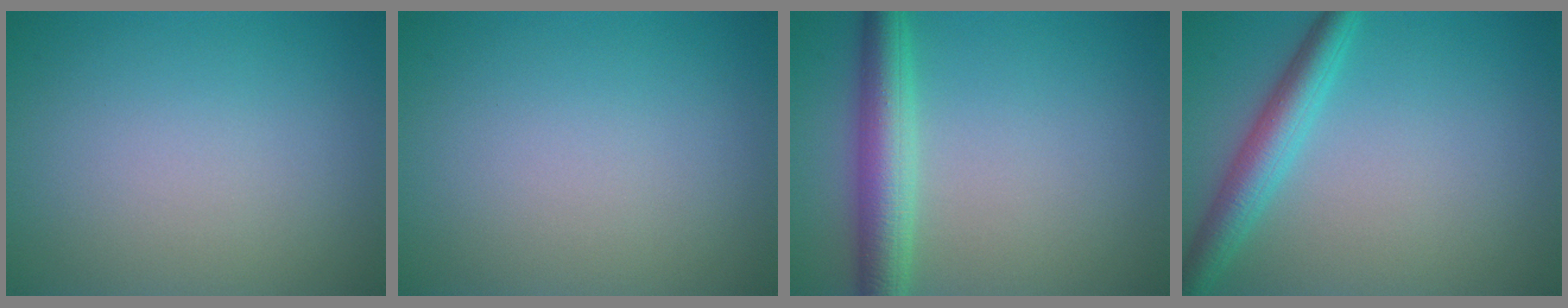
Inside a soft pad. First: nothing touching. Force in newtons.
{"total": 0.0}
{"total": 4.8, "press": 4.8, "slide": 0.1}
{"total": 3.8, "press": 3.8, "slide": 0.1}